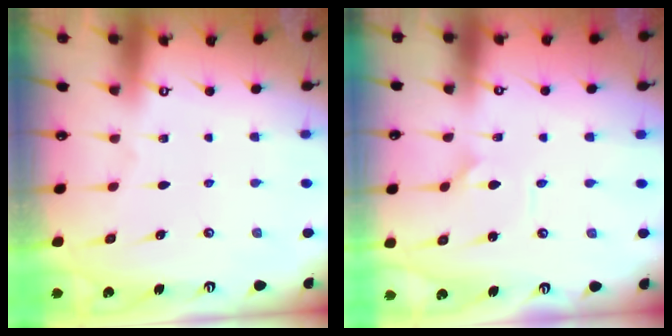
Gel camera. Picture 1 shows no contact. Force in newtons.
{"total": 0.7, "press": 0.7, "slide": 0.0}